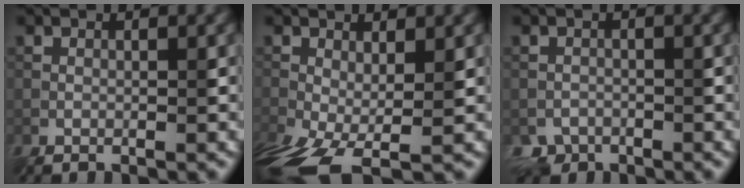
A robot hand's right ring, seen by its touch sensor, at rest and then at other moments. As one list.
[{"total": 8.0, "force": [-3.8, 3.5, 6.1], "torque": [-0.132, -0.040, -0.053]}, {"total": 2.2, "force": [-1.8, 1.2, -0.6], "torque": [0.009, -0.005, -0.031]}]